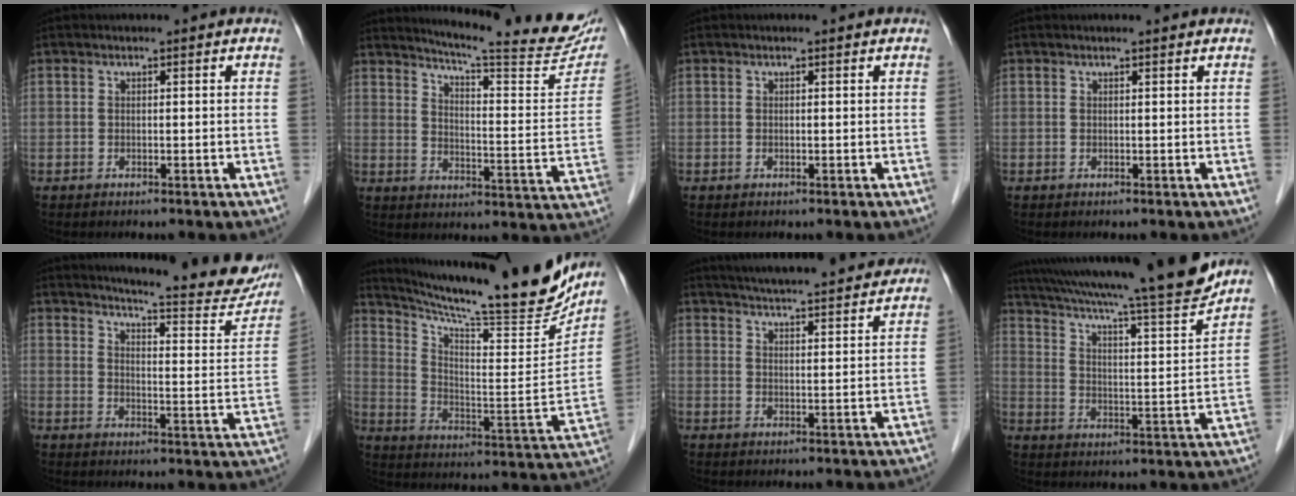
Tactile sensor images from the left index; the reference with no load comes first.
{"total": 22.0, "force": [19.9, 1.0, 9.5], "torque": [-0.136, -0.075, 0.243]}
{"total": 0.0}
{"total": 1.1, "force": [1.0, -0.1, 0.3], "torque": [-0.014, 0.002, 0.013]}
{"total": 19.1, "force": [17.6, 1.7, 7.2], "torque": [-0.094, -0.074, 0.205]}
{"total": 23.2, "force": [21.1, 0.8, 9.5], "torque": [-0.161, -0.077, 0.306]}
{"total": 17.5, "force": [16.2, 1.1, 6.6], "torque": [-0.106, 0.016, 0.220]}
{"total": 23.6, "force": [20.5, -0.2, 11.6], "torque": [-0.199, -0.021, 0.299]}